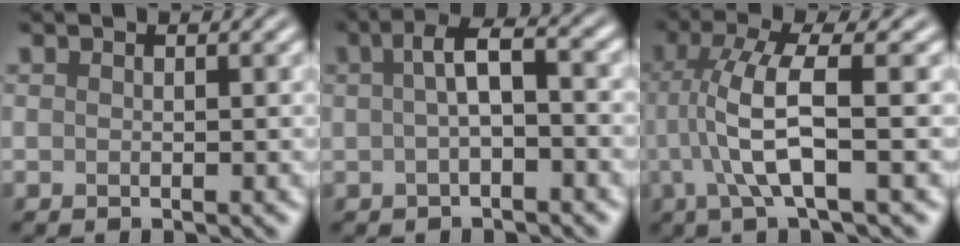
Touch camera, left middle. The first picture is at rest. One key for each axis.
{"total": 3.9, "fx": 0.4, "fy": 1.3, "fz": 3.7, "tx": -0.068, "ty": 0.013, "tz": 0.002}
{"total": 5.8, "fx": -0.2, "fy": 0.9, "fz": 5.7, "tx": -0.125, "ty": 0.012, "tz": -0.003}